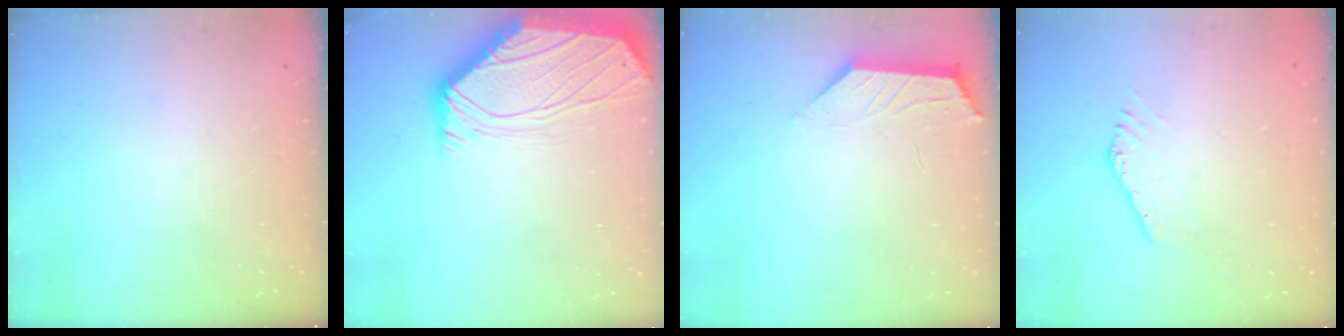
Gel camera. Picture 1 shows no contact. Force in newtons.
{"total": 0.0}
{"total": 1.8, "press": 1.7, "slide": 0.3}
{"total": 1.3, "press": 1.2, "slide": 0.3}